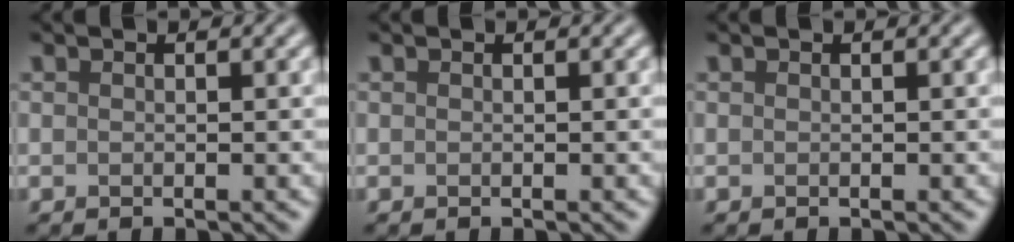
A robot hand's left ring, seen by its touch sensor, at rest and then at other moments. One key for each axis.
{"total": 0.0}
{"total": 0.0}